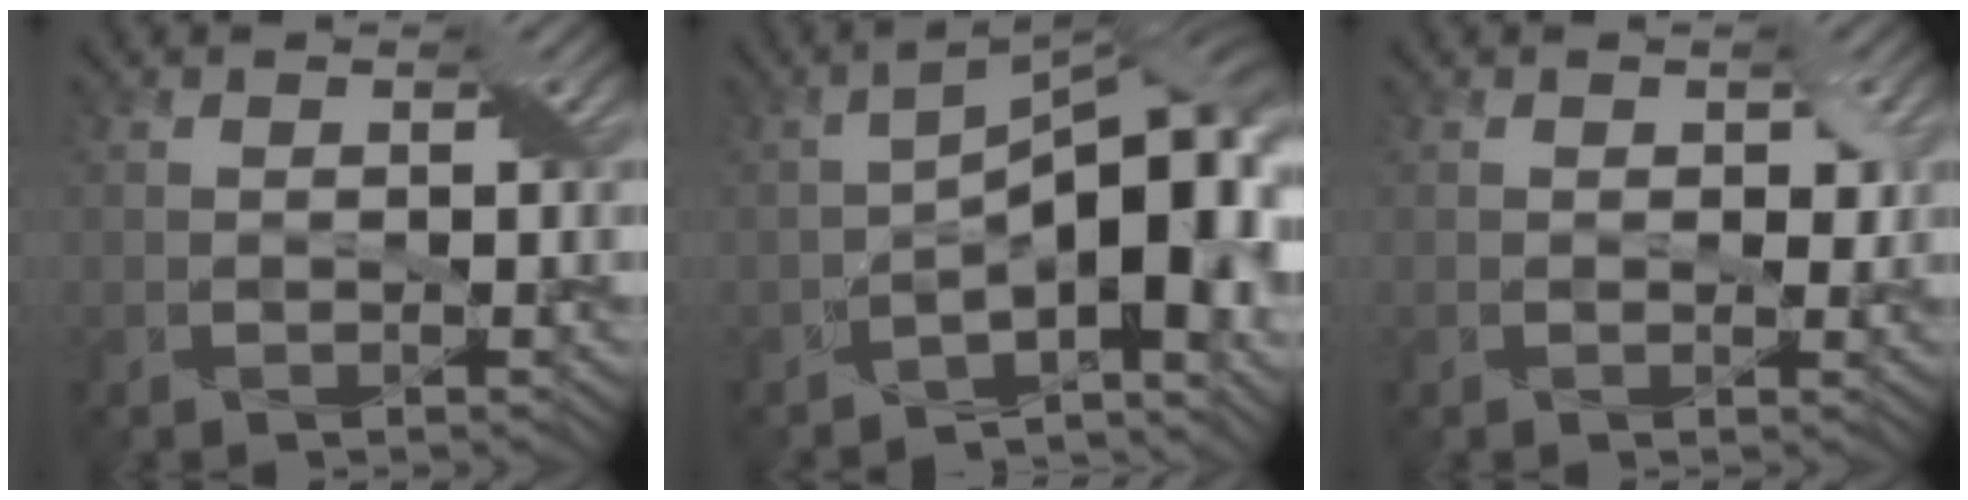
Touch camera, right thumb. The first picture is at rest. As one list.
[{"total": 14.1, "force": [-4.9, 6.3, 11.6], "torque": [-0.144, -0.009, -0.077]}, {"total": 1.3, "force": [0.5, 0.9, 0.9], "torque": [-0.015, -0.004, 0.009]}]